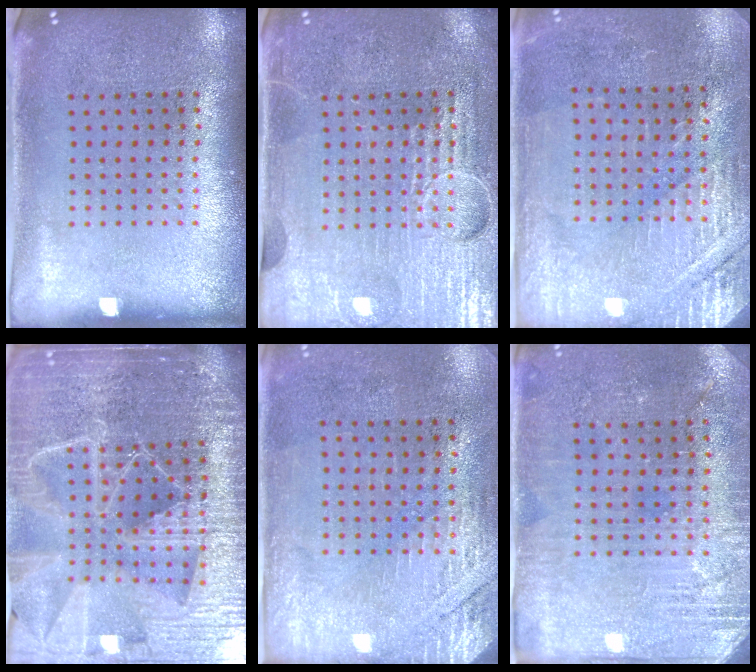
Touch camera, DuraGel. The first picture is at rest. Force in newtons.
{"total": 4.2, "press": 4.1, "slide": 1.1}
{"total": 2.9, "press": 2.8, "slide": 0.5}
{"total": 6.4, "press": 5.6, "slide": 3.3}
{"total": 2.7, "press": 2.3, "slide": 1.4}
{"total": 2.8, "press": 2.7, "slide": 0.6}